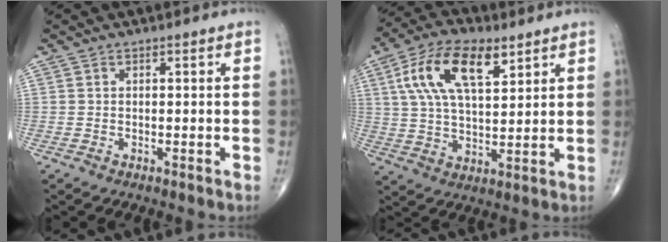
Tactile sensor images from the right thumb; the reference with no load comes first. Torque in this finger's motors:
{"motor_torque": [0.21, 0.37, 0.84, 0.36, 0.39]}